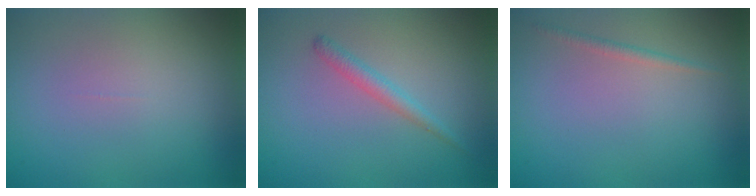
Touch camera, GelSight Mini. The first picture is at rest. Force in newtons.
{"total": 1.6, "press": 1.6, "slide": 0.0}
{"total": 0.9, "press": 0.9, "slide": 0.1}